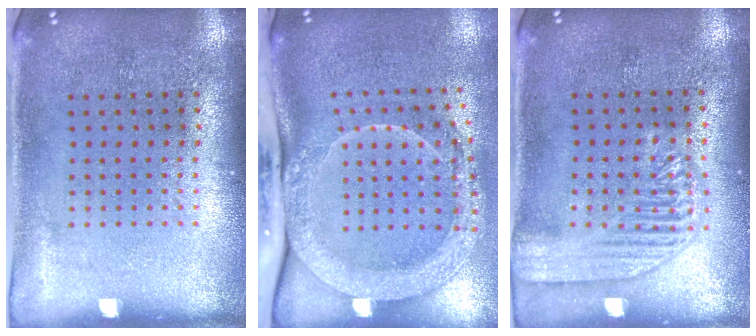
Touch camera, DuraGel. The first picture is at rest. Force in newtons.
{"total": 2.4, "press": 2.1, "slide": 1.1}
{"total": 1.8, "press": 1.8, "slide": 0.4}